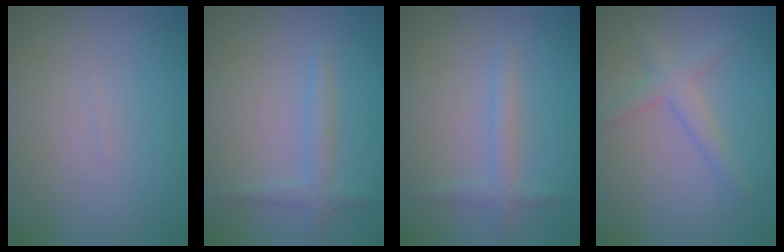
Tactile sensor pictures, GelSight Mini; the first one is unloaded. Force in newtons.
{"total": 1.9, "press": 1.9, "slide": 0.1}
{"total": 1.8, "press": 1.8, "slide": 0.1}
{"total": 2.2, "press": 2.2, "slide": 0.1}